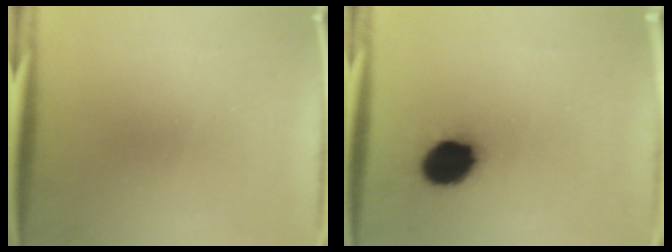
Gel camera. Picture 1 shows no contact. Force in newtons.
{"total": 13.0}